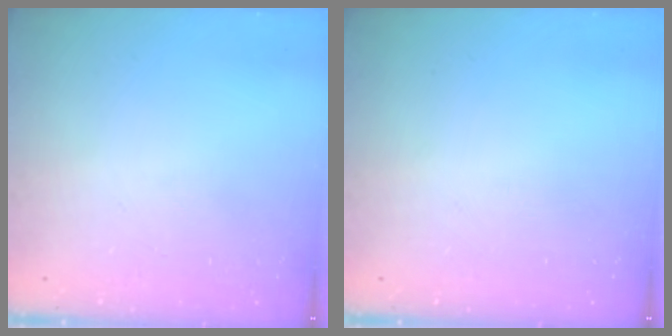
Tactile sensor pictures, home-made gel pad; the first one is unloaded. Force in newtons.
{"total": 0.0}